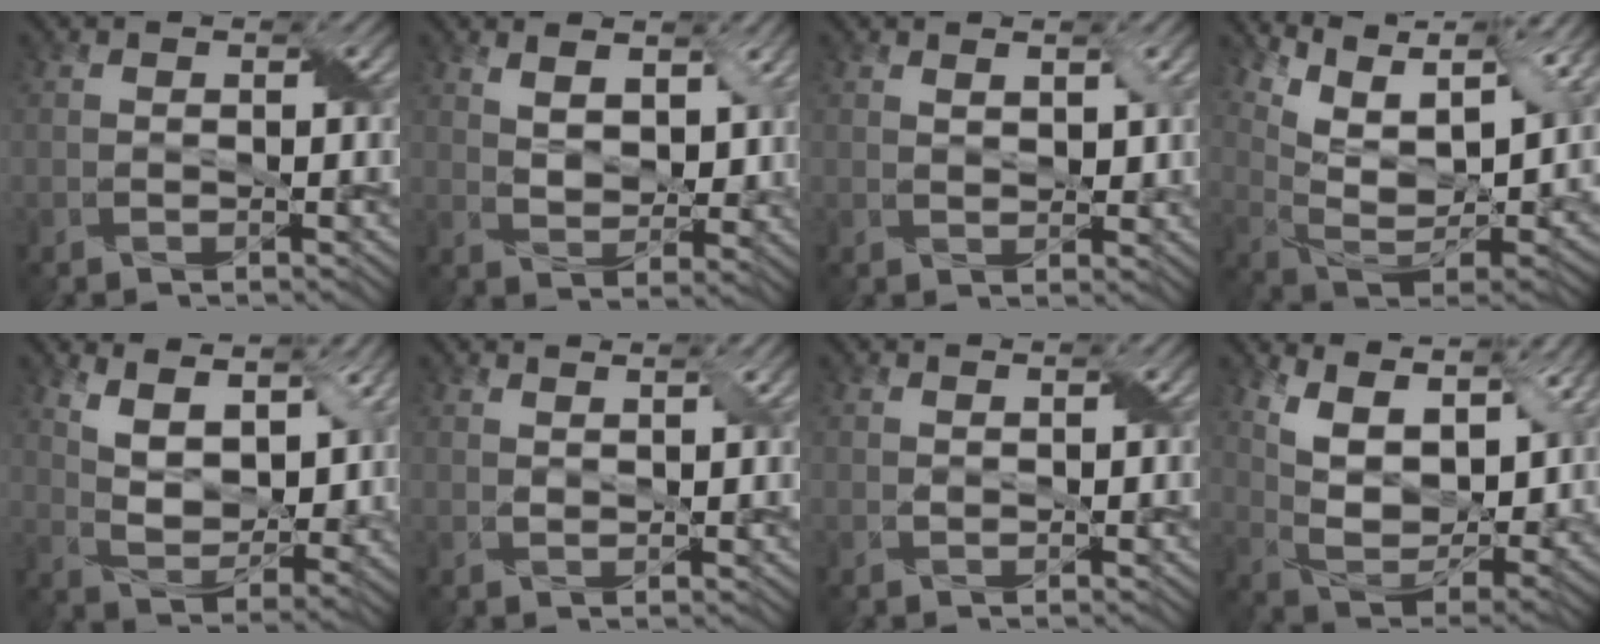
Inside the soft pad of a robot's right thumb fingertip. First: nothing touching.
{"total": 5.5, "force": [3.2, 2.9, 3.5], "torque": [-0.074, -0.010, 0.059]}
{"total": 2.0, "force": [1.1, 0.9, 1.4], "torque": [-0.025, -0.005, 0.024]}
{"total": 15.5, "force": [9.3, 6.2, 10.7], "torque": [-0.220, 0.022, 0.144]}
{"total": 10.4, "force": [5.9, 4.8, 7.1], "torque": [-0.150, -0.003, 0.103]}
{"total": 2.4, "force": [1.9, 0.4, 1.5], "torque": [-0.021, -0.004, 0.033]}
{"total": 0.8, "force": [0.7, 0.1, 0.3], "torque": [-0.013, 0.001, 0.015]}
{"total": 14.0, "force": [8.6, 5.9, 9.3], "torque": [-0.191, 0.006, 0.138]}